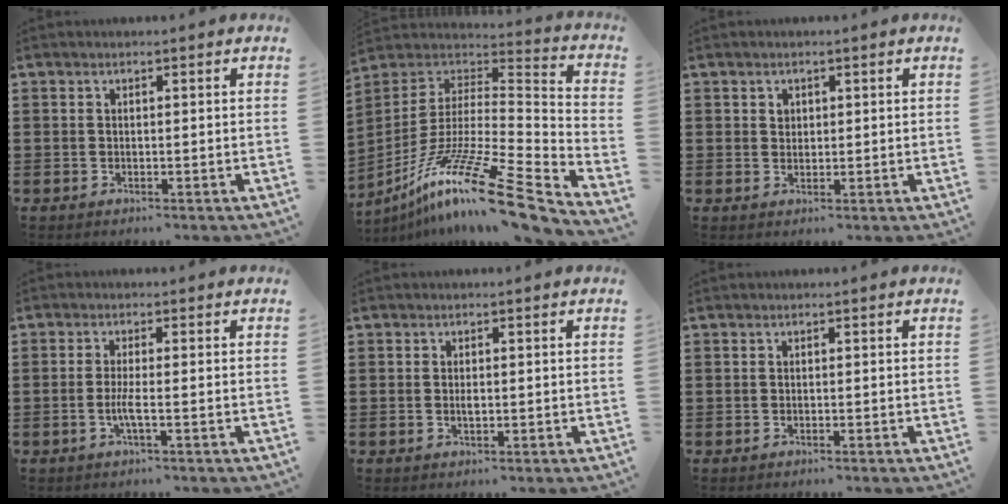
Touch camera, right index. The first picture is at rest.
{"total": 16.4, "force": [-11.1, 1.2, 12.1], "torque": [-0.232, 0.013, -0.206]}
{"total": 1.2, "force": [0.6, 1.0, 0.3], "torque": [-0.008, 0.004, 0.012]}
{"total": 2.9, "force": [-0.9, 0.2, 2.8], "torque": [-0.064, -0.009, -0.022]}
{"total": 1.2, "force": [-0.1, 0.5, 1.1], "torque": [-0.022, 0.002, -0.002]}
{"total": 0.0}